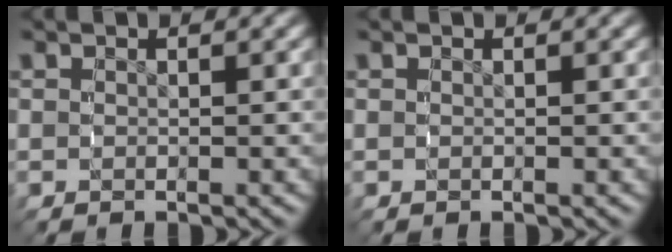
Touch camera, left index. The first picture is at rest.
{"total": 0.0}